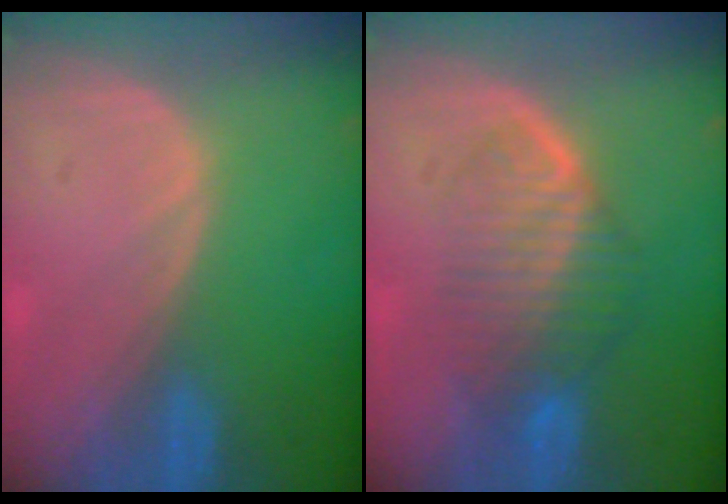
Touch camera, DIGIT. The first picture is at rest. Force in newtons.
{"total": 6.9, "press": 6.5, "slide": 2.3}